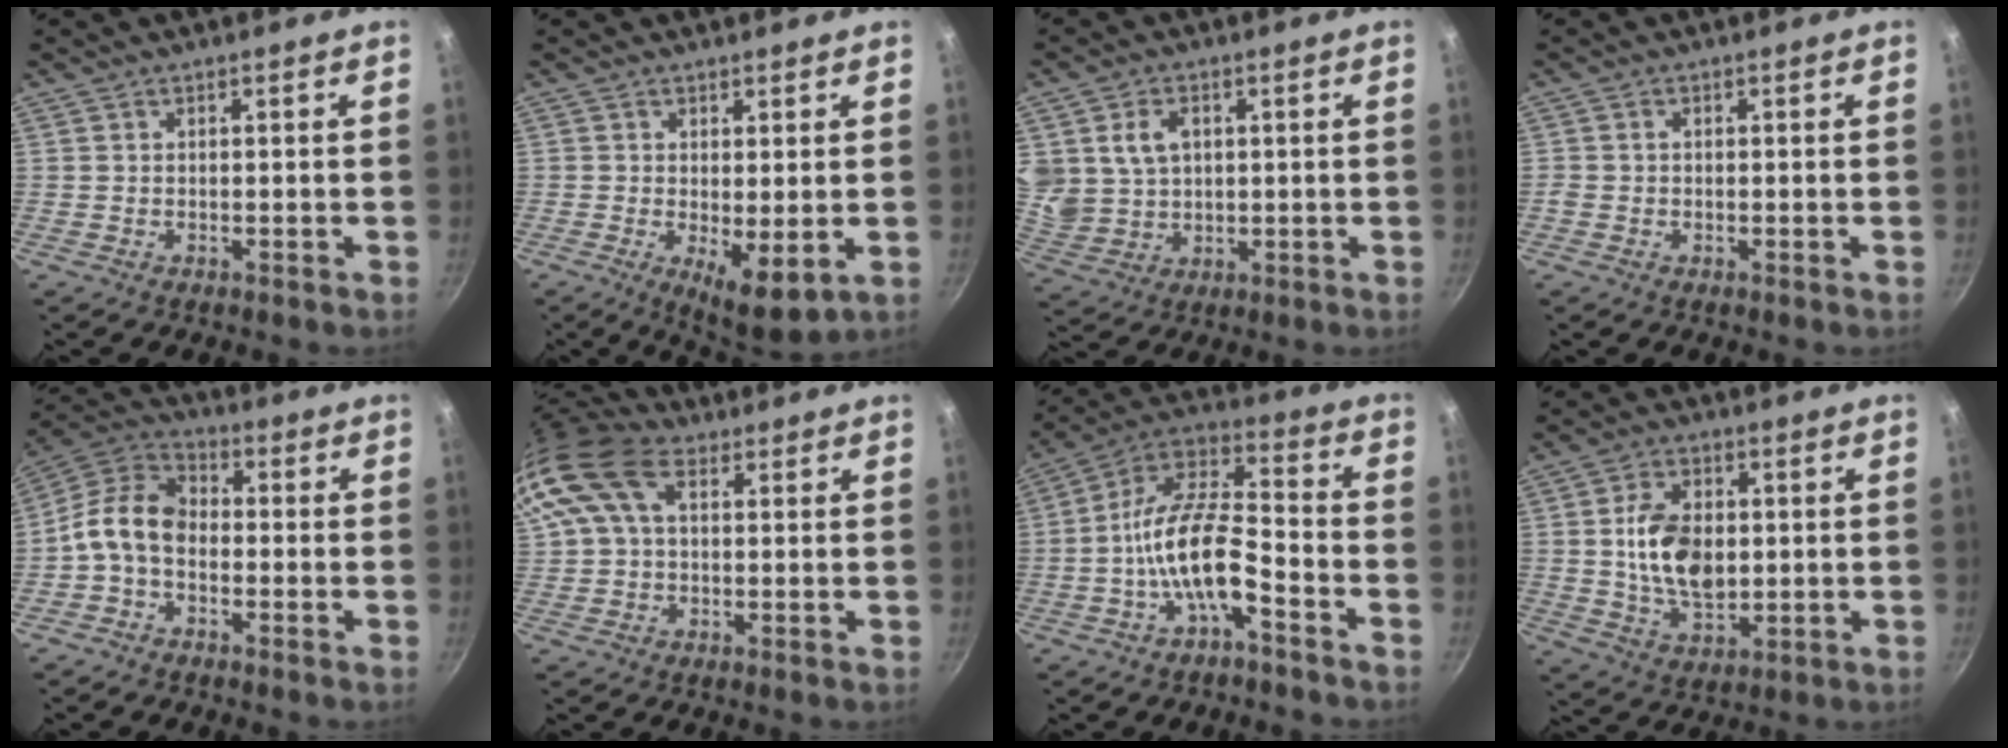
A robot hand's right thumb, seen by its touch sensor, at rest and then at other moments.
{"total": 7.3, "force": [-0.6, 2.7, 6.7], "torque": [-0.089, -0.021, 0.000]}
{"total": 9.5, "force": [2.6, 7.5, 5.1], "torque": [-0.080, -0.011, 0.063]}
{"total": 1.1, "force": [-0.2, 1.0, 0.4], "torque": [-0.008, 0.003, -0.005]}
{"total": 9.6, "force": [-2.1, 6.6, 6.7], "torque": [-0.116, 0.042, -0.064]}
{"total": 15.9, "force": [5.5, 10.0, 11.1], "torque": [-0.225, 0.026, 0.091]}
{"total": 14.2, "force": [-5.4, 5.5, 11.9], "torque": [-0.215, 0.049, -0.112]}
{"total": 12.1, "force": [0.8, 7.7, 9.2], "torque": [-0.145, -0.006, 0.016]}